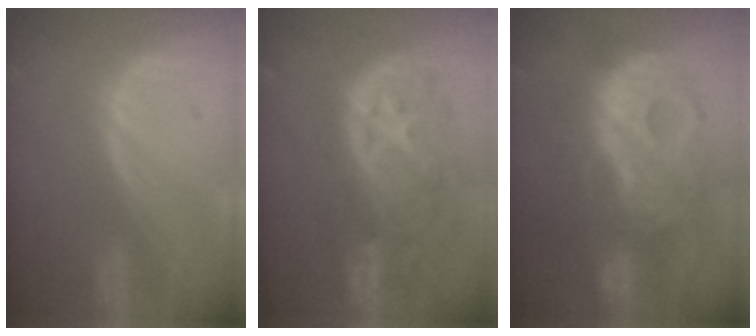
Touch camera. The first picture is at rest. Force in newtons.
{"total": 11.1, "press": 9.8, "slide": 5.2}
{"total": 13.3, "press": 13.2, "slide": 1.3}